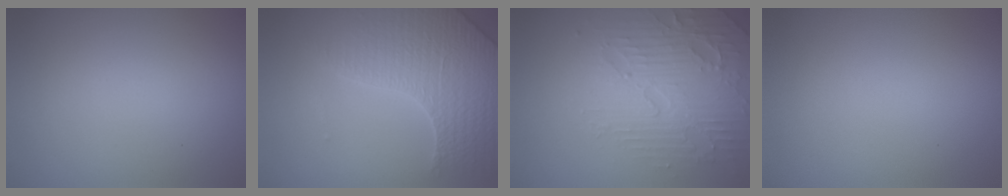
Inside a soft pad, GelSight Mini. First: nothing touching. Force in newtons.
{"total": 5.8, "press": 4.9, "slide": 3.0}
{"total": 4.7, "press": 4.6, "slide": 0.9}
{"total": 0.0}